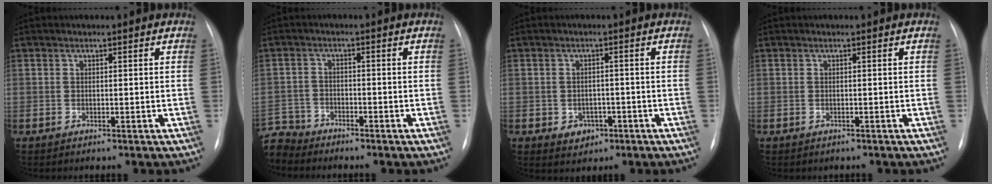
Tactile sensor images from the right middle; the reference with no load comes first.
{"total": 5.5, "force": [-5.3, 1.3, -0.5], "torque": [0.013, 0.001, -0.109]}
{"total": 3.3, "force": [-1.3, 2.7, 1.3], "torque": [-0.011, 0.007, -0.007]}
{"total": 0.6, "force": [-0.4, 0.4, 0.0], "torque": [-0.006, 0.002, -0.006]}